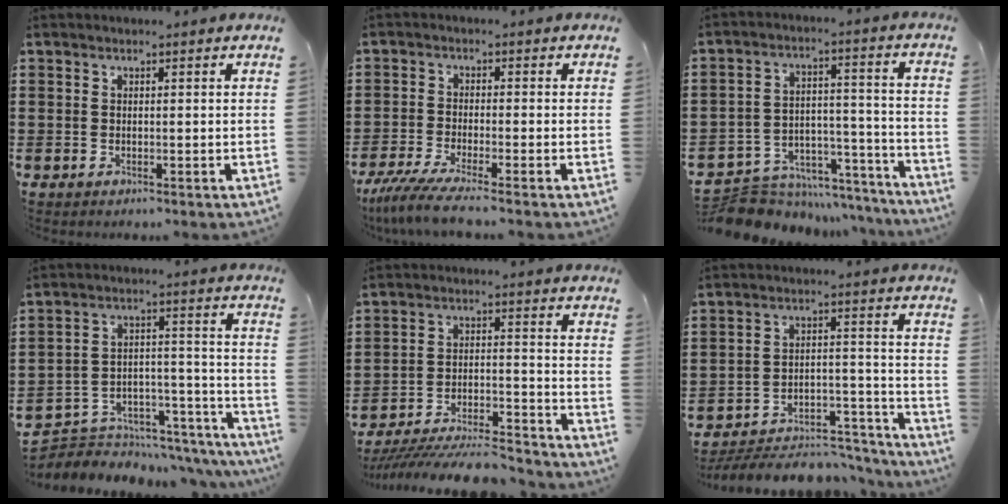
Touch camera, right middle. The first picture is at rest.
{"total": 4.5, "force": [-3.7, -0.4, 2.6], "torque": [-0.073, -0.028, -0.076]}
{"total": 7.0, "force": [-6.4, 2.5, 1.1], "torque": [-0.020, 0.021, -0.123]}
{"total": 4.6, "force": [-4.1, 2.1, 0.4], "torque": [-0.014, 0.002, -0.080]}
{"total": 7.9, "force": [-7.4, 0.7, 2.4], "torque": [-0.041, 0.007, -0.143]}
{"total": 5.8, "force": [-5.5, 1.3, 1.6], "torque": [-0.023, 0.014, -0.106]}